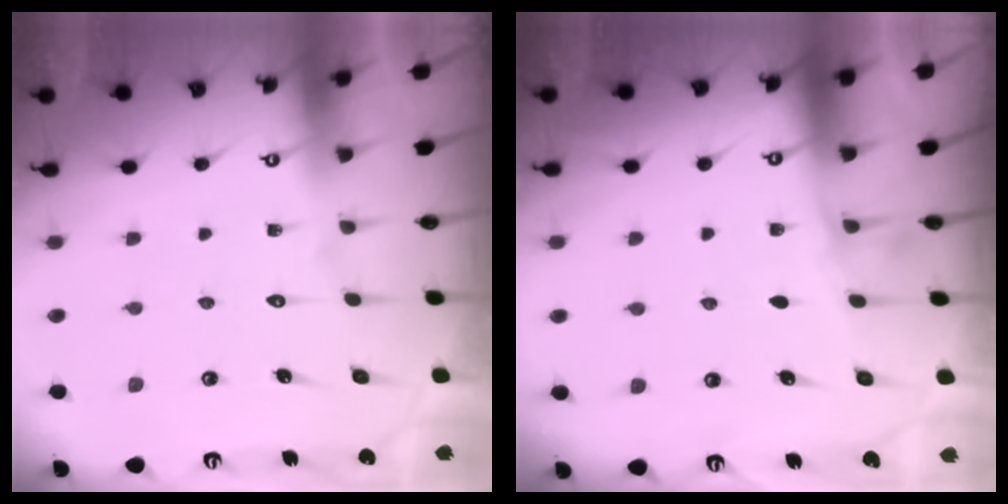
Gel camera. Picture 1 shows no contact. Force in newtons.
{"total": 2.9, "press": 2.9, "slide": 0.4}